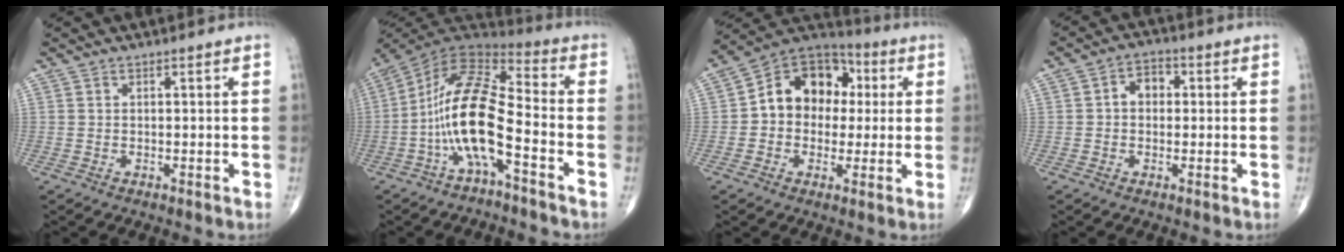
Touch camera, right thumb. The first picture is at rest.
{"total": 14.9, "force": [-4.9, 4.4, 13.3], "torque": [-0.261, 0.067, -0.100]}
{"total": 14.2, "force": [1.4, 11.2, 8.6], "torque": [-0.092, 0.032, 0.010]}
{"total": 4.5, "force": [0.3, 3.4, 3.0], "torque": [-0.031, 0.017, -0.003]}